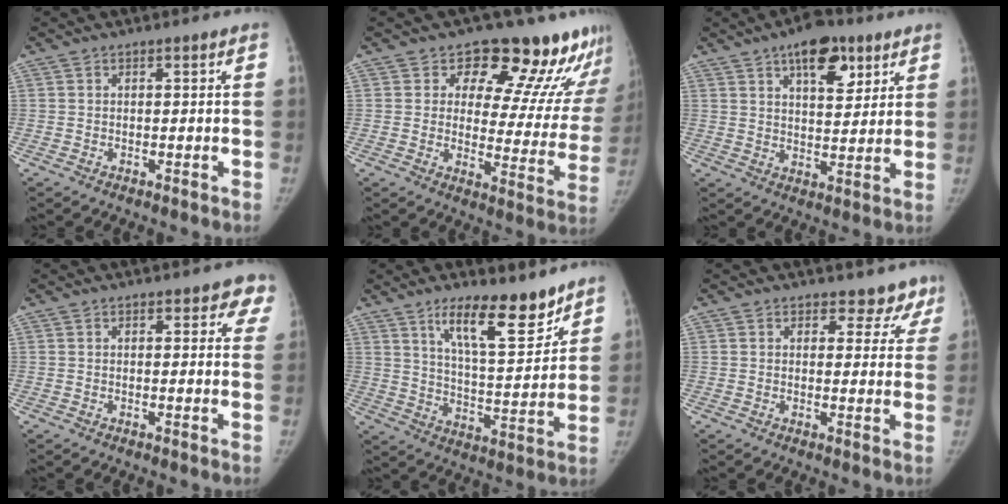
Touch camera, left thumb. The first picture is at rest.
{"total": 16.6, "force": [13.4, 7.4, 6.5], "torque": [-0.009, -0.096, 0.149]}
{"total": 11.2, "force": [6.3, 5.3, 7.5], "torque": [-0.081, -0.028, 0.094]}
{"total": 4.5, "force": [3.2, 2.3, 2.3], "torque": [0.016, -0.009, 0.023]}
{"total": 13.9, "force": [9.8, 4.0, 9.1], "torque": [-0.116, -0.074, 0.169]}
{"total": 5.7, "force": [4.7, 3.2, 0.5], "torque": [0.038, -0.025, 0.041]}